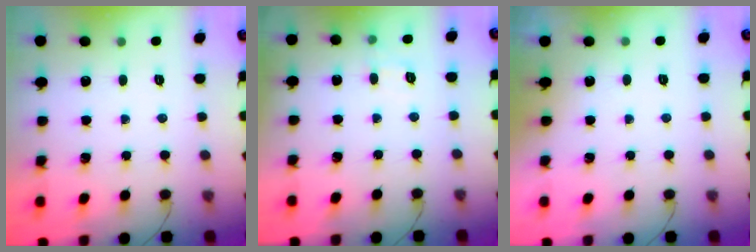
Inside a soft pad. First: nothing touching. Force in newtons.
{"total": 5.6, "press": 5.3, "slide": 1.8}
{"total": 1.8, "press": 1.8, "slide": 0.3}